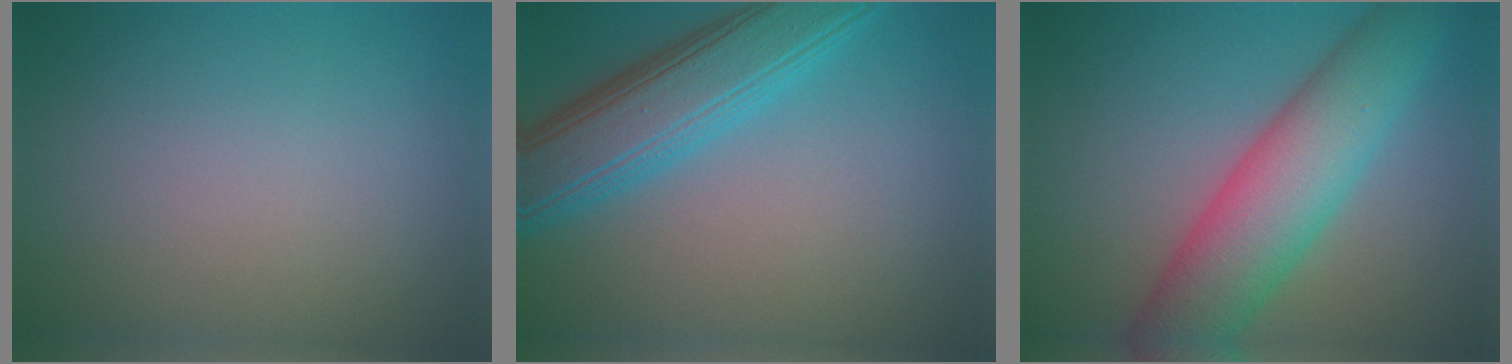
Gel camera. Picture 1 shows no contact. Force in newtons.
{"total": 7.0, "press": 7.0, "slide": 0.2}
{"total": 8.5, "press": 8.5, "slide": 0.1}